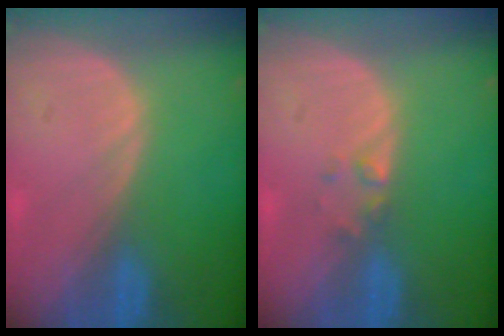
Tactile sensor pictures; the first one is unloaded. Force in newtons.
{"total": 1.4, "press": 1.3, "slide": 0.2}